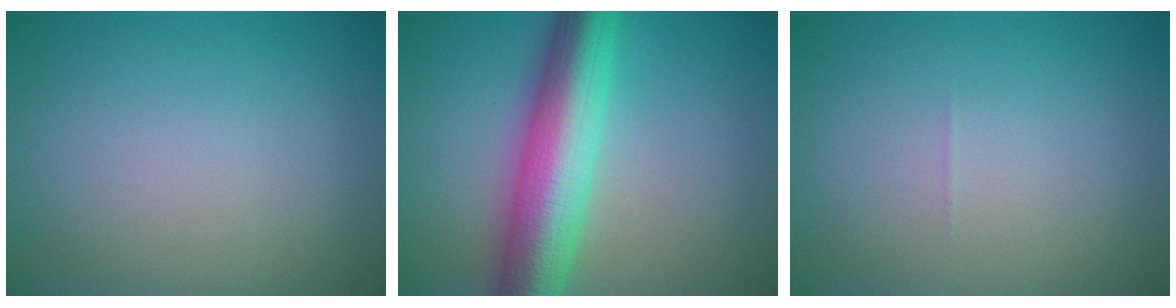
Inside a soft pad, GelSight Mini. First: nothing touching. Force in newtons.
{"total": 9.5, "press": 9.5, "slide": 0.1}
{"total": 0.0}